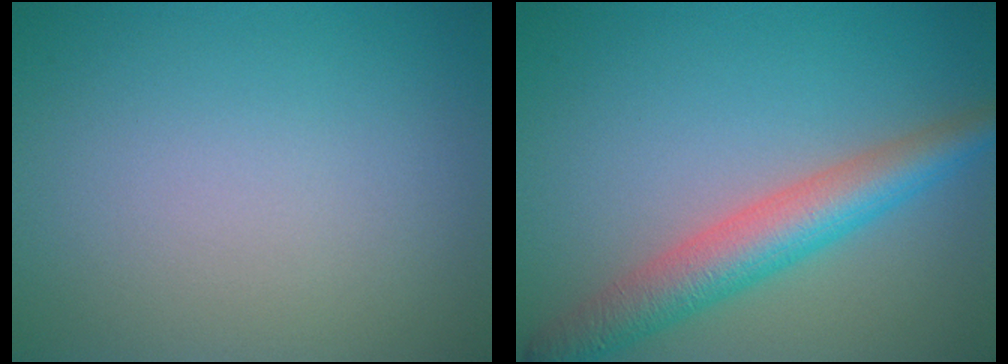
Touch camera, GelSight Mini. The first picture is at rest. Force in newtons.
{"total": 5.6, "press": 5.6, "slide": 0.1}